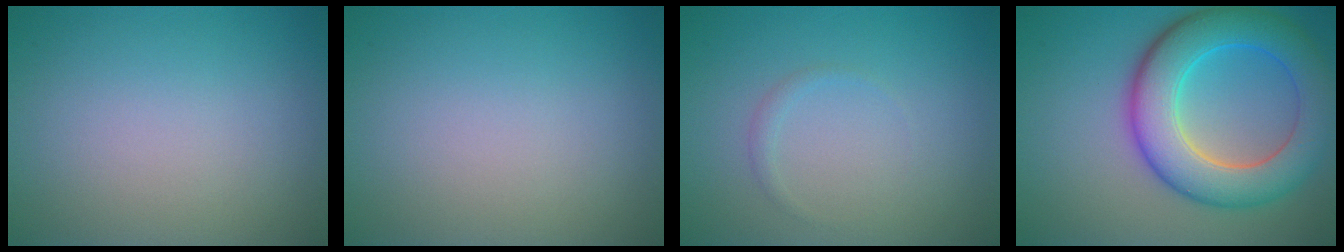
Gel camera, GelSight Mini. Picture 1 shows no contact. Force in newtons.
{"total": 0.0}
{"total": 0.7, "press": 0.7, "slide": 0.0}
{"total": 8.7, "press": 8.7, "slide": 0.5}